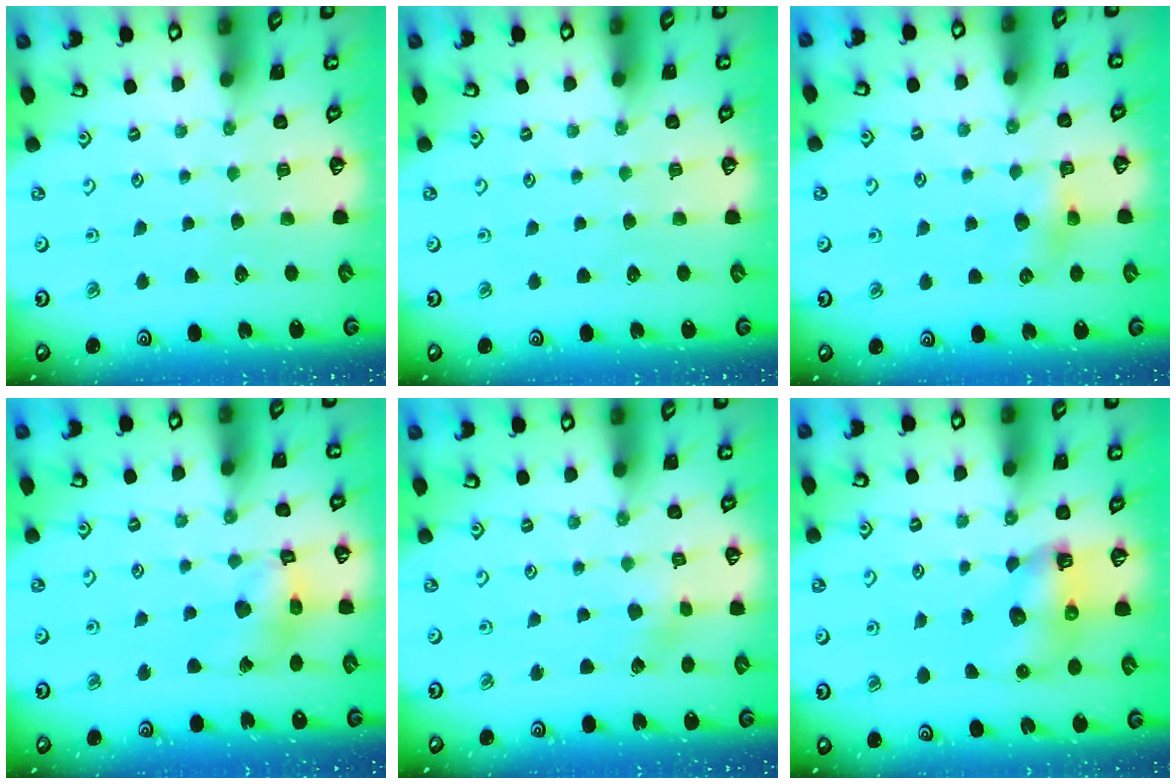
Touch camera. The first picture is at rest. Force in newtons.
{"total": 0.0}
{"total": 5.5, "press": 5.5, "slide": 0.5}
{"total": 11.1, "press": 11.0, "slide": 1.2}
{"total": 2.7, "press": 2.7, "slide": 0.3}
{"total": 6.9, "press": 6.8, "slide": 0.9}